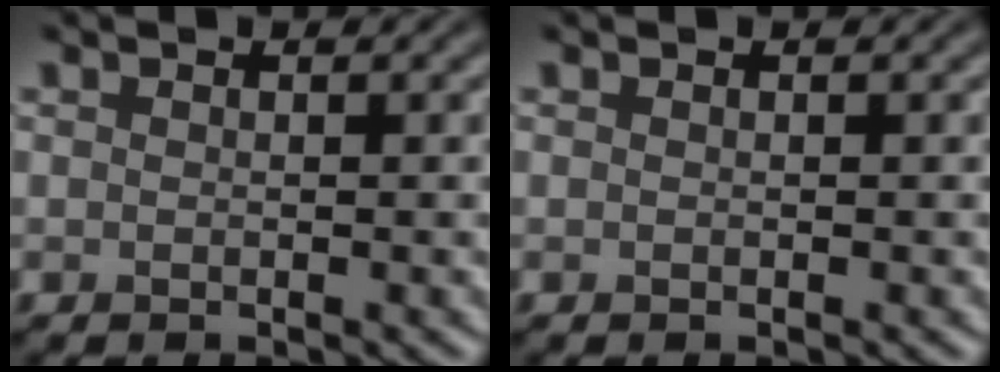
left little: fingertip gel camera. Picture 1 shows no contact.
{"total": 0.0}